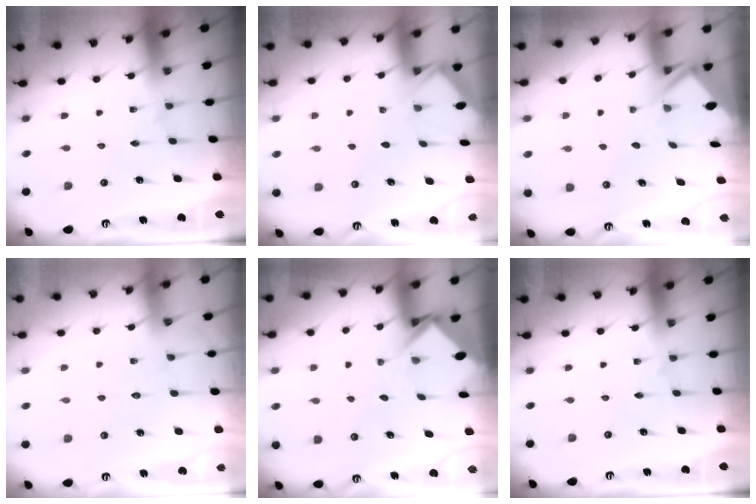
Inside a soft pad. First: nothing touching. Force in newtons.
{"total": 1.7, "press": 1.6, "slide": 0.2}
{"total": 3.2, "press": 3.2, "slide": 0.3}
{"total": 6.1, "press": 6.1, "slide": 0.8}
{"total": 3.8, "press": 3.8, "slide": 0.2}
{"total": 0.0}